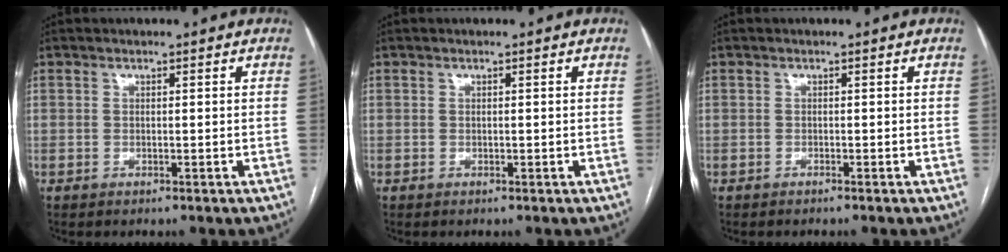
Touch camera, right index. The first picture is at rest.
{"total": 0.0}
{"total": 0.0}